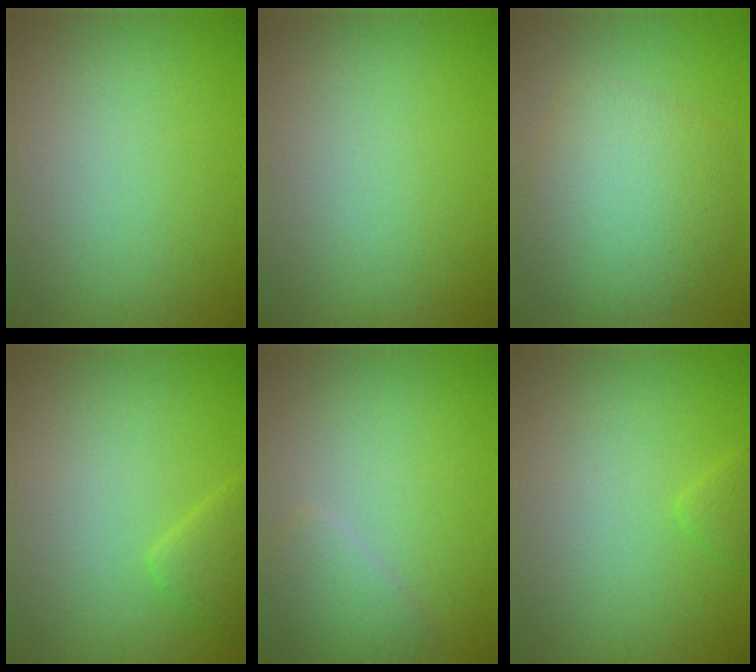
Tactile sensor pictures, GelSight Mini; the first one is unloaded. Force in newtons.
{"total": 0.0}
{"total": 7.0, "press": 7.0, "slide": 0.2}
{"total": 1.6, "press": 1.6, "slide": 0.0}
{"total": 2.5, "press": 2.5, "slide": 0.1}
{"total": 1.0, "press": 1.0, "slide": 0.1}